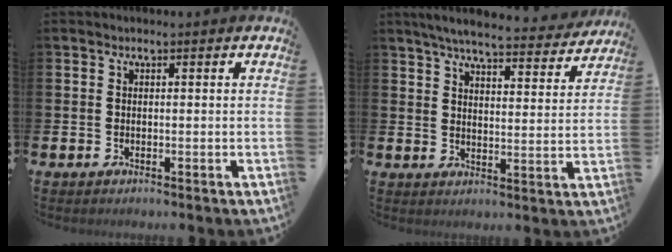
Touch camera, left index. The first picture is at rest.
{"total": 6.1, "force": [5.7, 0.5, 2.1], "torque": [-0.047, -0.038, 0.094]}